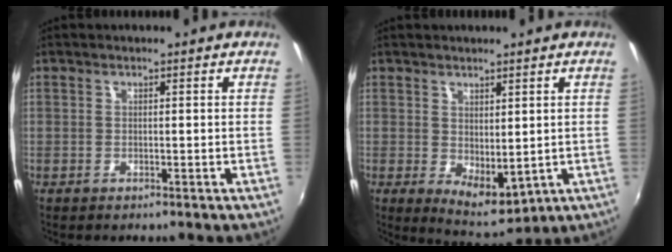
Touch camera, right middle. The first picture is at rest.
{"total": 6.2, "force": [0.9, 3.5, 5.0], "torque": [-0.071, -0.012, 0.028]}